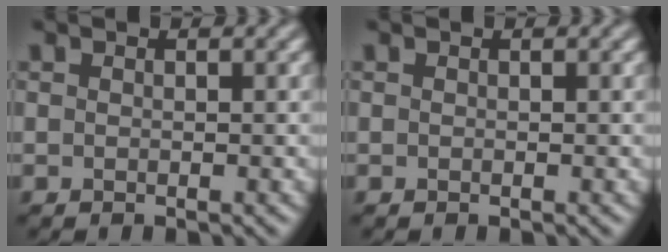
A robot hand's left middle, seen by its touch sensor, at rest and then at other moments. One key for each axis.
{"total": 0.0}